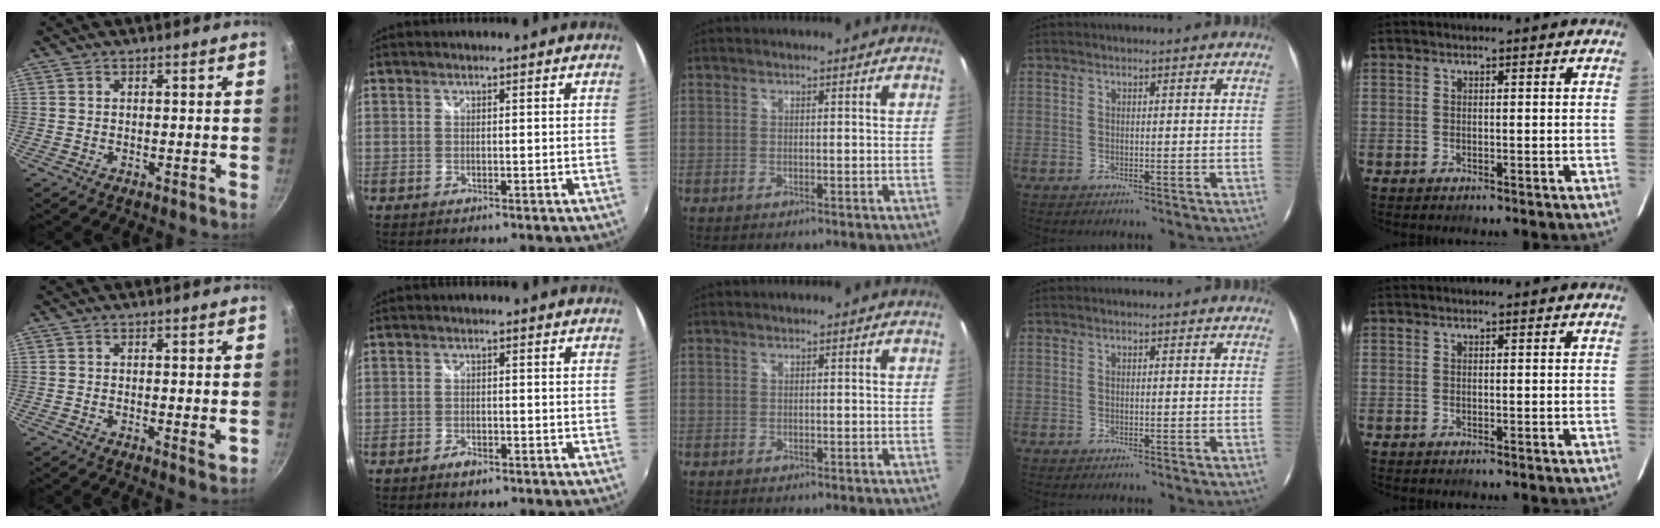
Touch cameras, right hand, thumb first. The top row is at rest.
{"thumb": {"total": 1.9, "force": [-0.1, 0.5, 1.8], "torque": [-0.031, -0.007, -0.003]}, "index": {"total": 2.0, "force": [-1.5, 0.9, 1.1], "torque": [-0.026, -0.003, -0.029]}}